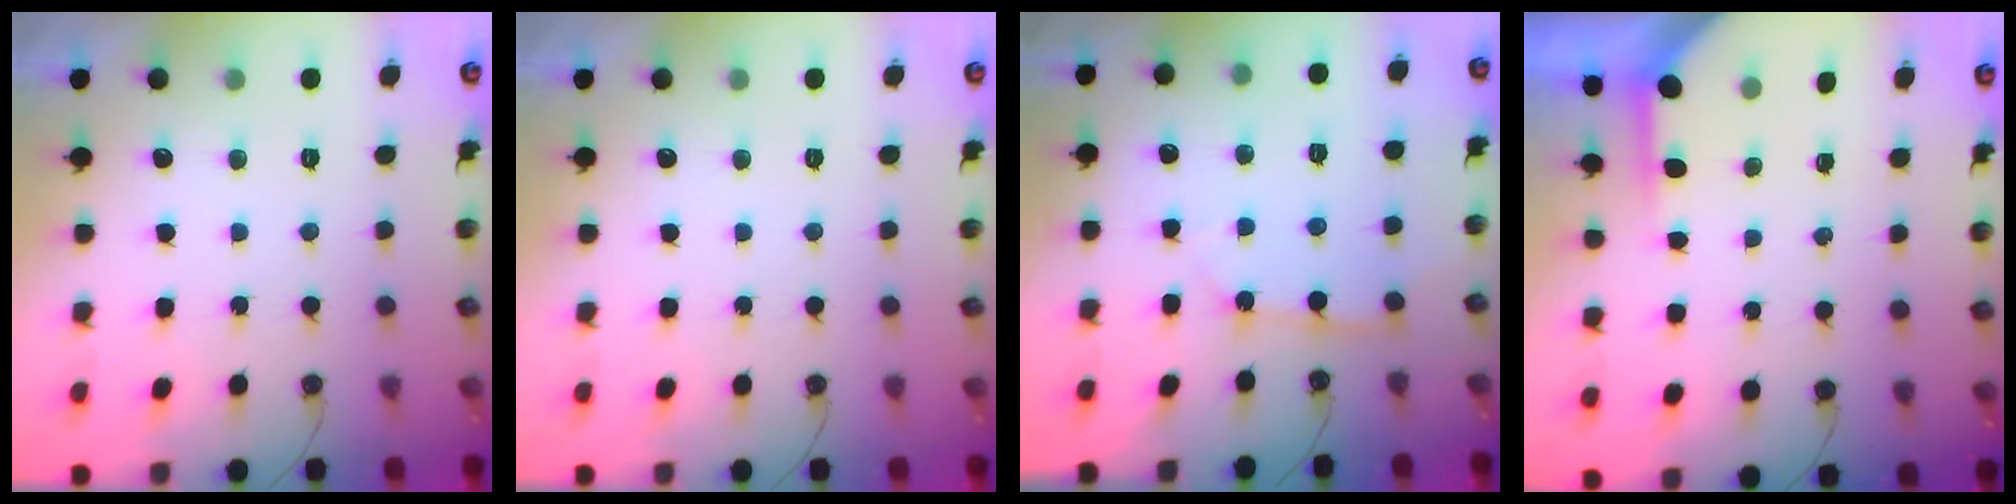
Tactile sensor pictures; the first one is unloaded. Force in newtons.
{"total": 0.0}
{"total": 3.0, "press": 2.9, "slide": 0.3}
{"total": 3.9, "press": 3.8, "slide": 0.3}